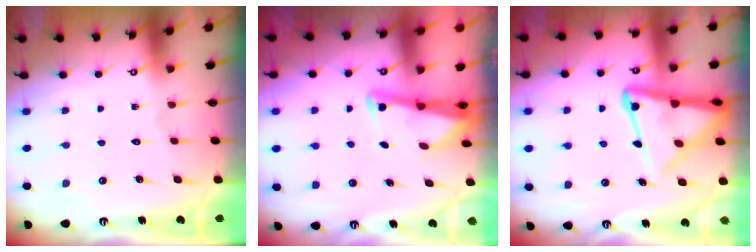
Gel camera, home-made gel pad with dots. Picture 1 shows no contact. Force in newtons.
{"total": 2.8, "press": 2.8, "slide": 0.2}
{"total": 13.6, "press": 13.5, "slide": 1.4}